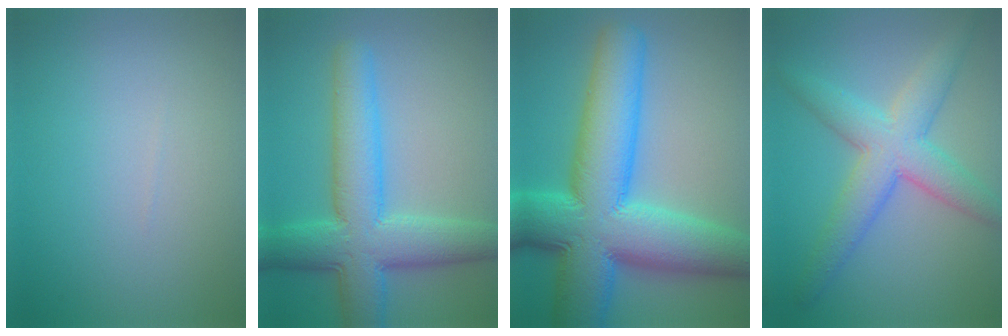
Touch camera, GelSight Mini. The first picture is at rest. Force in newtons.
{"total": 8.3, "press": 8.3, "slide": 0.3}
{"total": 14.6, "press": 14.6, "slide": 0.4}
{"total": 6.0, "press": 6.0, "slide": 0.1}